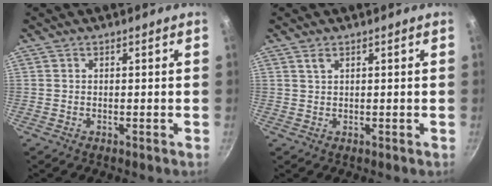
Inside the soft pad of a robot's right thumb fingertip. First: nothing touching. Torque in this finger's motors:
{"motor_torque": [0.90, 0.63, 0.15, -1.11, 0.01]}